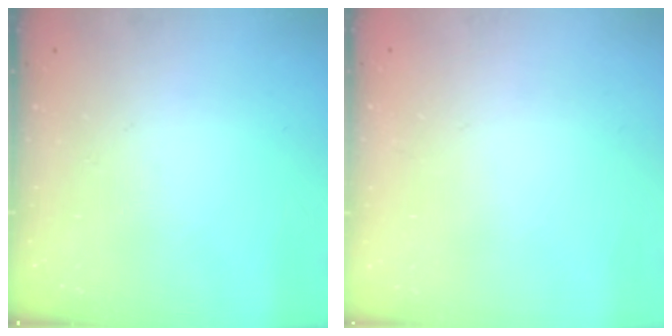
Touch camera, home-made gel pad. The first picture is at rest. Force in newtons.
{"total": 2.2, "press": 2.2, "slide": 0.1}